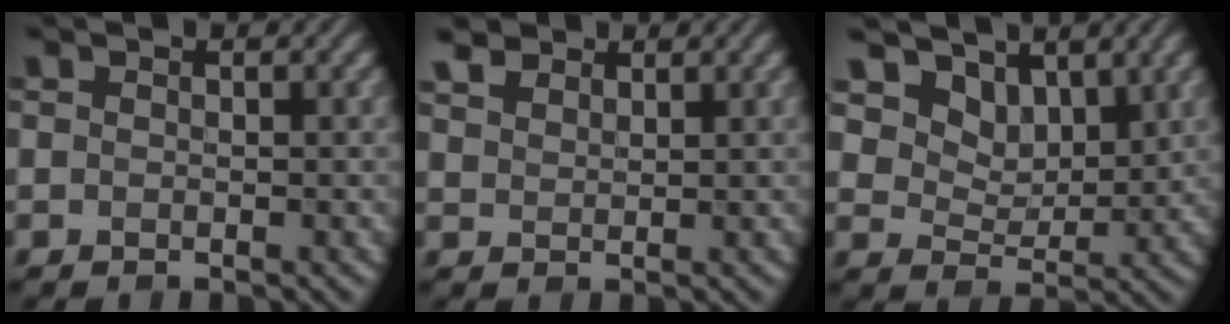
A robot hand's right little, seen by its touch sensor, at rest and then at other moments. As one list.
[{"total": 2.6, "force": [2.1, 1.3, 0.9], "torque": [-0.028, 0.002, 0.047]}, {"total": 8.2, "force": [5.6, 4.8, 3.6], "torque": [-0.099, -0.021, 0.106]}]